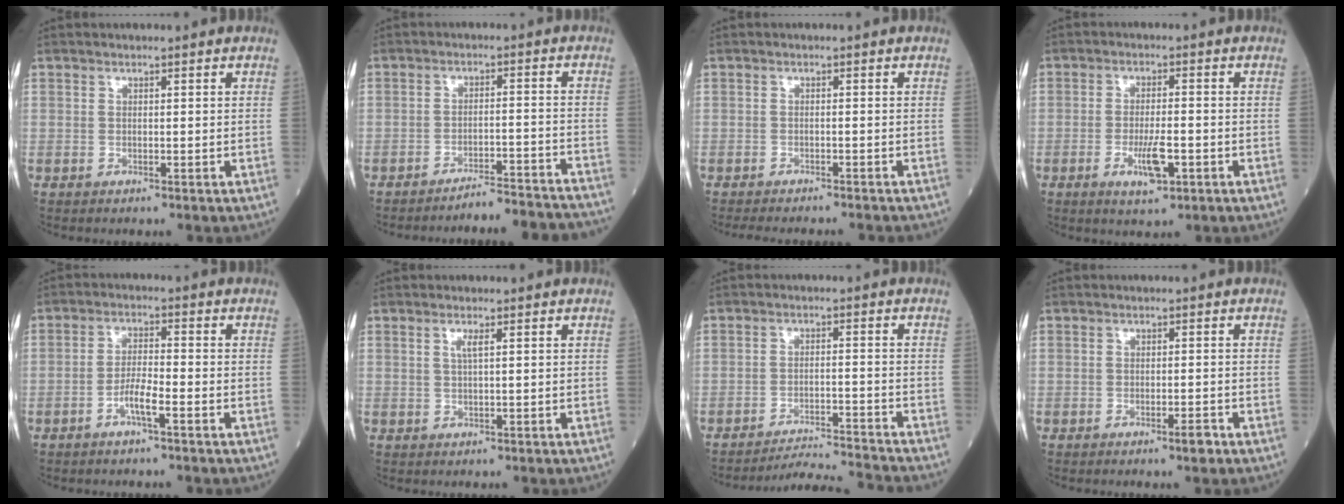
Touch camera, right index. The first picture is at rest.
{"total": 11.2, "force": [-11.0, -0.3, 2.5], "torque": [-0.007, 0.004, -0.146]}
{"total": 8.4, "force": [-7.7, 1.4, 2.9], "torque": [-0.036, -0.011, -0.102]}
{"total": 5.3, "force": [-2.0, 1.3, 4.7], "torque": [-0.087, -0.004, -0.031]}
{"total": 3.7, "force": [-2.0, 0.3, 3.1], "torque": [-0.058, 0.005, -0.043]}
{"total": 1.4, "force": [0.6, -0.1, 1.3], "torque": [-0.031, 0.001, 0.011]}
{"total": 8.6, "force": [-8.3, -2.5, -0.1], "torque": [-0.004, -0.004, -0.137]}
{"total": 1.7, "force": [-1.1, 0.2, 1.3], "torque": [-0.019, -0.001, -0.017]}